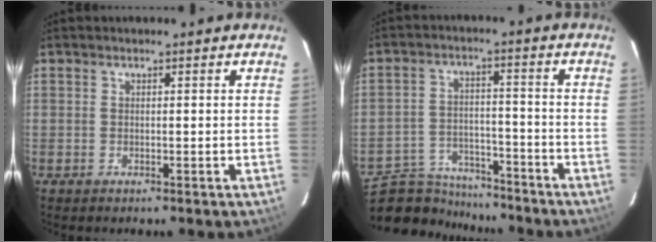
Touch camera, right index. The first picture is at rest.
{"total": 13.8, "force": [-12.1, 5.7, 3.6], "torque": [-0.101, 0.009, -0.184]}